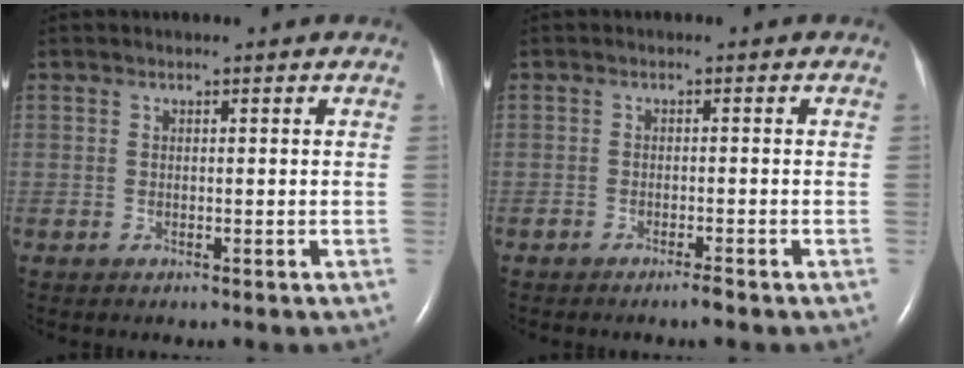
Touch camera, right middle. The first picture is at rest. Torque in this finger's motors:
{"motor_torque": [0.01, 0.04, -0.03, 0.01]}